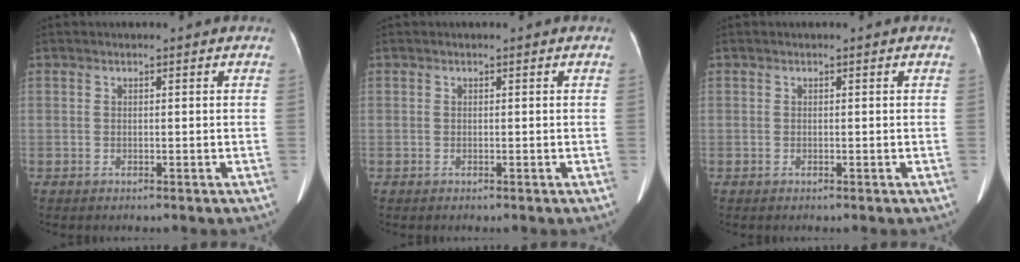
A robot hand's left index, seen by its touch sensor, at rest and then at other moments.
{"total": 0.0}
{"total": 0.0}